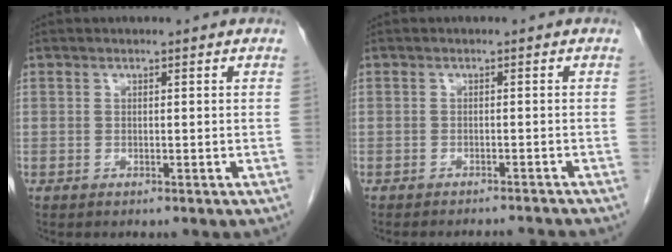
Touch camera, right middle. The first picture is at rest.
{"total": 4.9, "force": [-4.8, -0.3, 0.9], "torque": [-0.007, -0.005, -0.058]}